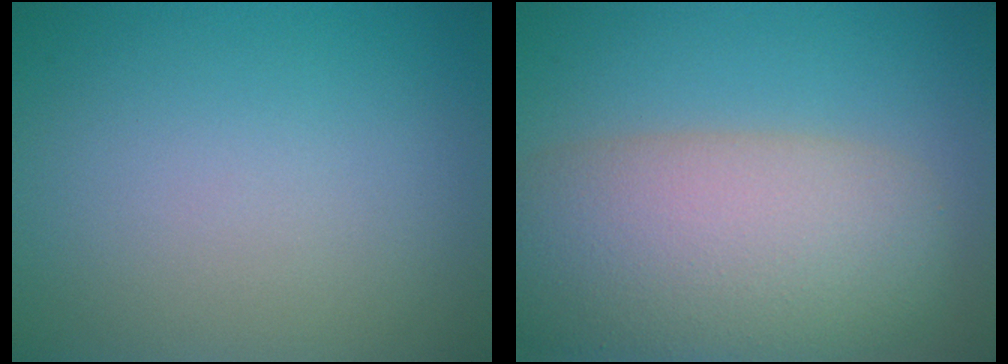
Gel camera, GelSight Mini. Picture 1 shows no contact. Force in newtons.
{"total": 10.1, "press": 10.1, "slide": 0.7}